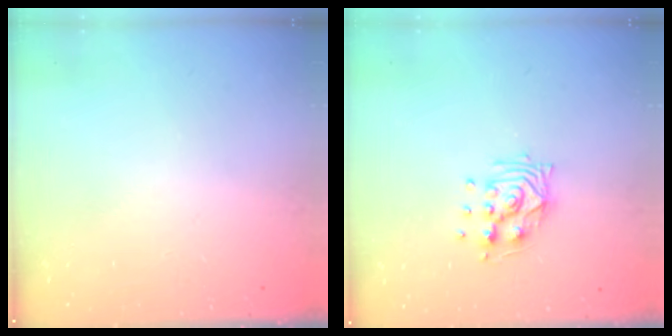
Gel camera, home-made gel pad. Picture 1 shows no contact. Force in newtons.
{"total": 9.5, "press": 9.5, "slide": 0.4}